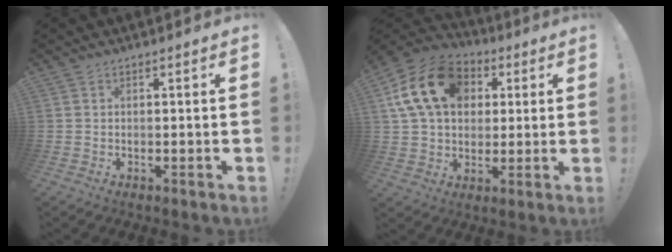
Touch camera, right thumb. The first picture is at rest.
{"total": 19.3, "force": [5.8, 14.1, 11.7], "torque": [-0.195, -0.004, 0.109]}